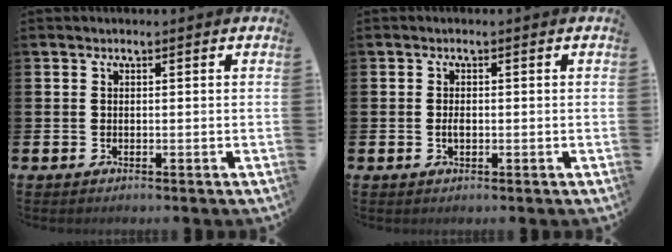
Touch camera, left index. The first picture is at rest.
{"total": 1.3, "force": [-0.2, 0.6, 1.1], "torque": [-0.019, 0.002, -0.005]}